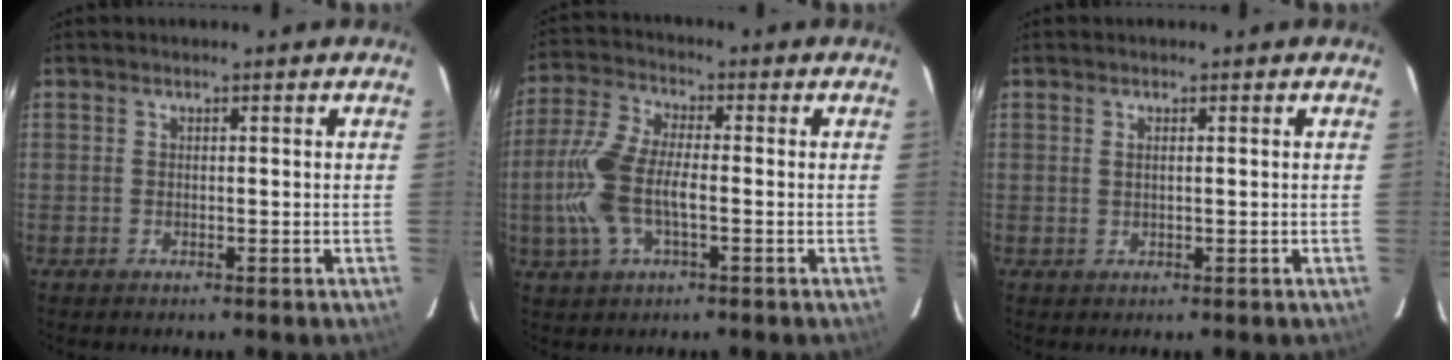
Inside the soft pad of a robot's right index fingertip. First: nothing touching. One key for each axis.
{"total": 11.2, "fx": -2.1, "fy": 4.7, "fz": 10.0, "tx": -0.231, "ty": 0.006, "tz": -0.045}
{"total": 0.6, "fx": 0.2, "fy": 0.0, "fz": 0.6, "tx": -0.012, "ty": 0.002, "tz": 0.004}